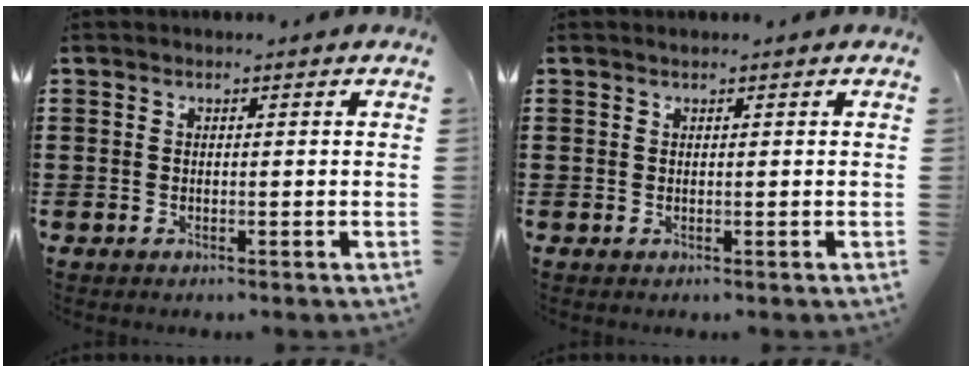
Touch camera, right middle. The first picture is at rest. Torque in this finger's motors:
{"motor_torque": [0.00, 0.00, 0.02, 0.00]}